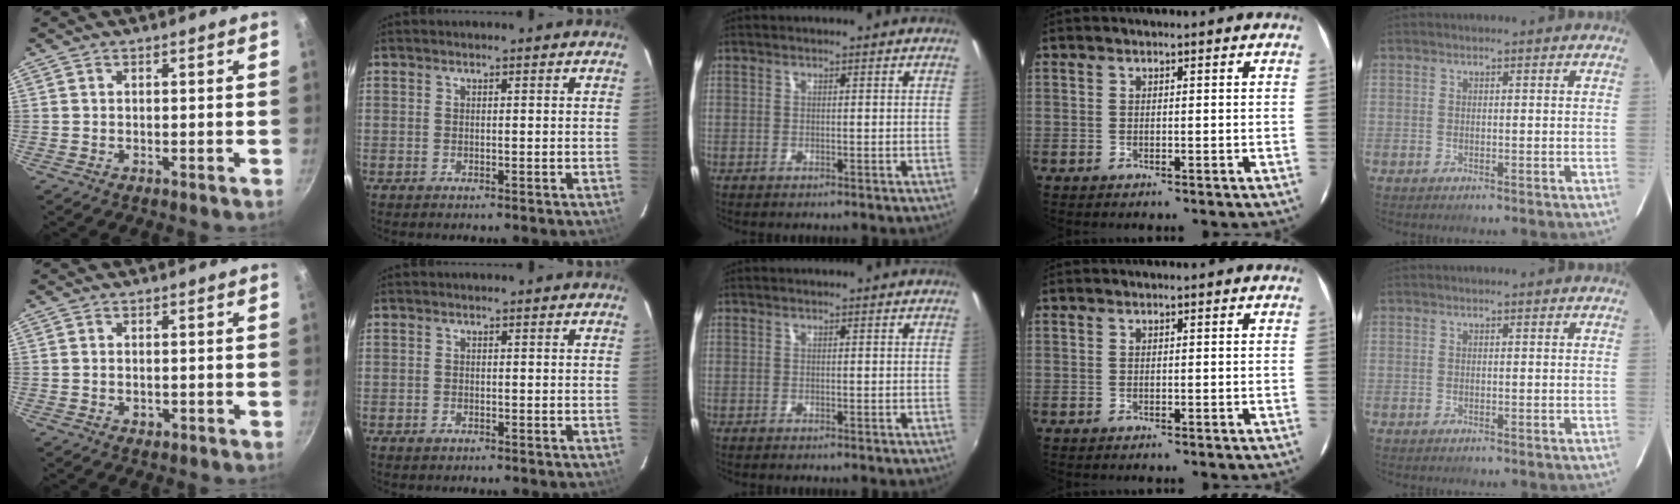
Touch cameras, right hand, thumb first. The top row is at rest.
{"thumb": {"total": 1.3, "force": [-0.2, 0.9, 0.9], "torque": [-0.013, 0.000, -0.003]}, "index": {"total": 0.9, "force": [-0.6, 0.6, 0.3], "torque": [-0.006, 0.001, -0.010]}}